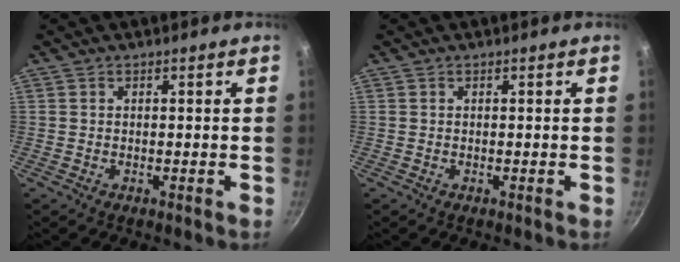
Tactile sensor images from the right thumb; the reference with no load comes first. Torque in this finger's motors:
{"motor_torque": [-0.27, 0.26, -0.10, 0.10, 0.00]}